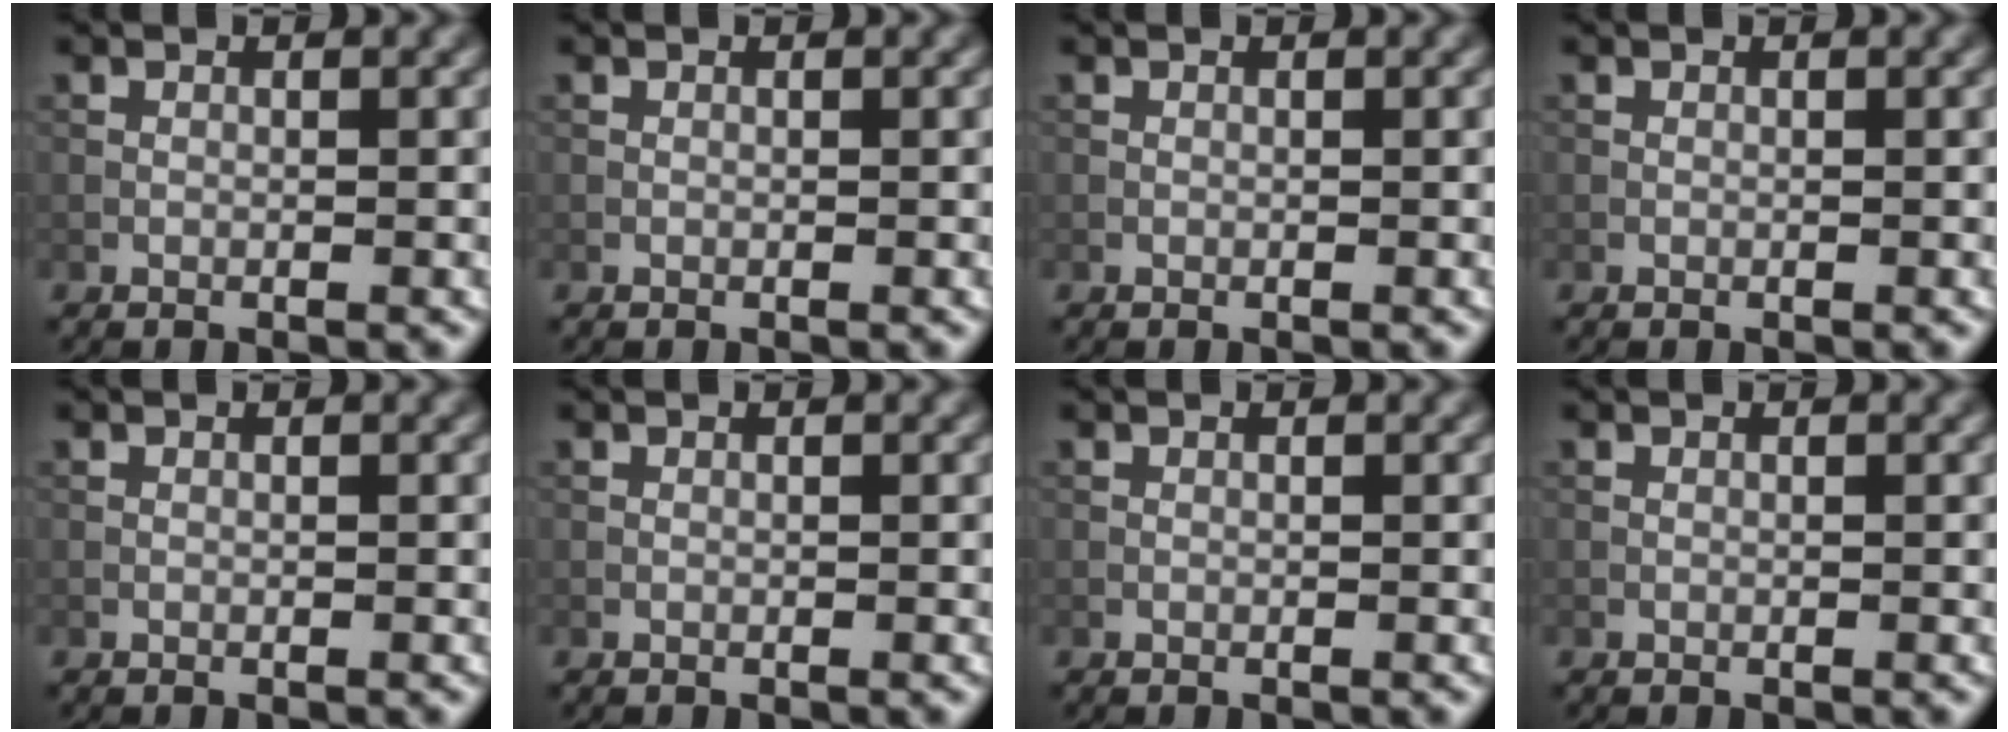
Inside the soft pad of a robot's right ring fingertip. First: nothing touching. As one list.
[{"total": 0.0}, {"total": 0.0}, {"total": 0.0}, {"total": 0.0}, {"total": 0.0}, {"total": 0.0}, {"total": 0.0}]